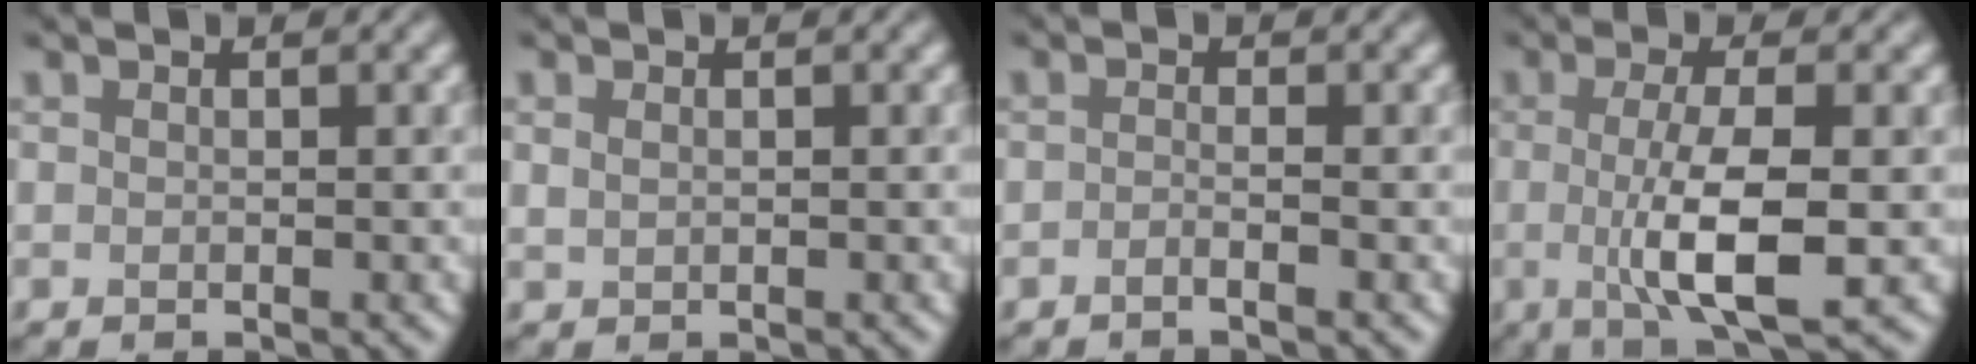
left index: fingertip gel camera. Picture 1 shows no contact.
{"total": 0.7, "force": [0.3, 0.5, 0.4], "torque": [-0.012, 0.000, 0.009]}
{"total": 0.9, "force": [-0.7, 0.2, 0.7], "torque": [-0.012, 0.001, -0.013]}
{"total": 6.9, "force": [-0.7, 1.8, 6.7], "torque": [-0.116, -0.009, -0.010]}